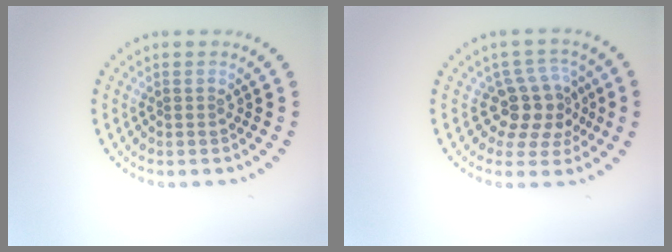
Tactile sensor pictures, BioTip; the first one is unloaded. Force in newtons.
{"total": 3.9, "press": 3.3, "slide": 2.1}